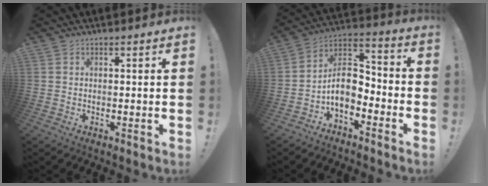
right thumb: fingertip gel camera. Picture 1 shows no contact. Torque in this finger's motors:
{"motor_torque": [1.22, 1.28, 0.88, -1.22, 0.04]}